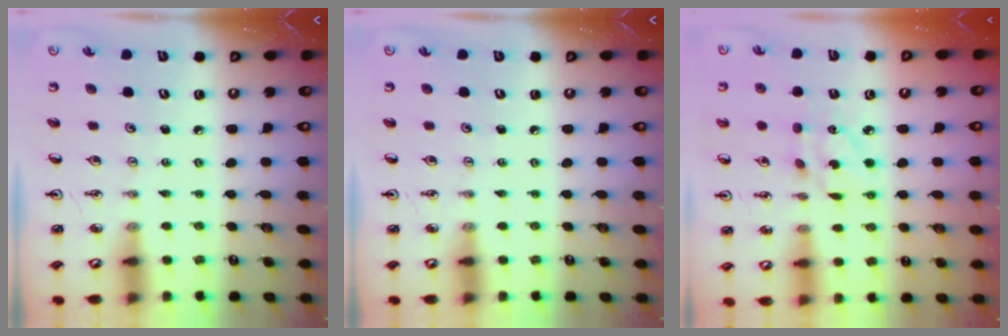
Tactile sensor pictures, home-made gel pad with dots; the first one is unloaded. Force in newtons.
{"total": 0.0}
{"total": 6.3, "press": 6.3, "slide": 0.1}